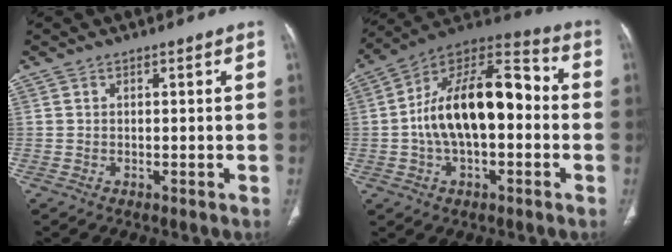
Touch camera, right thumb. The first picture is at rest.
{"total": 20.4, "force": [-0.7, 10.7, 17.4], "torque": [-0.279, 0.049, -0.018]}